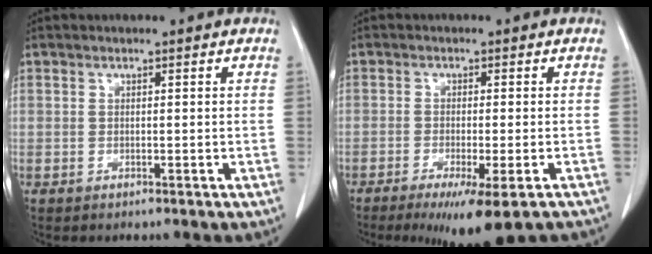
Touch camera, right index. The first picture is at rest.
{"total": 10.6, "force": [-7.8, 1.3, 7.1], "torque": [-0.085, -0.020, -0.114]}